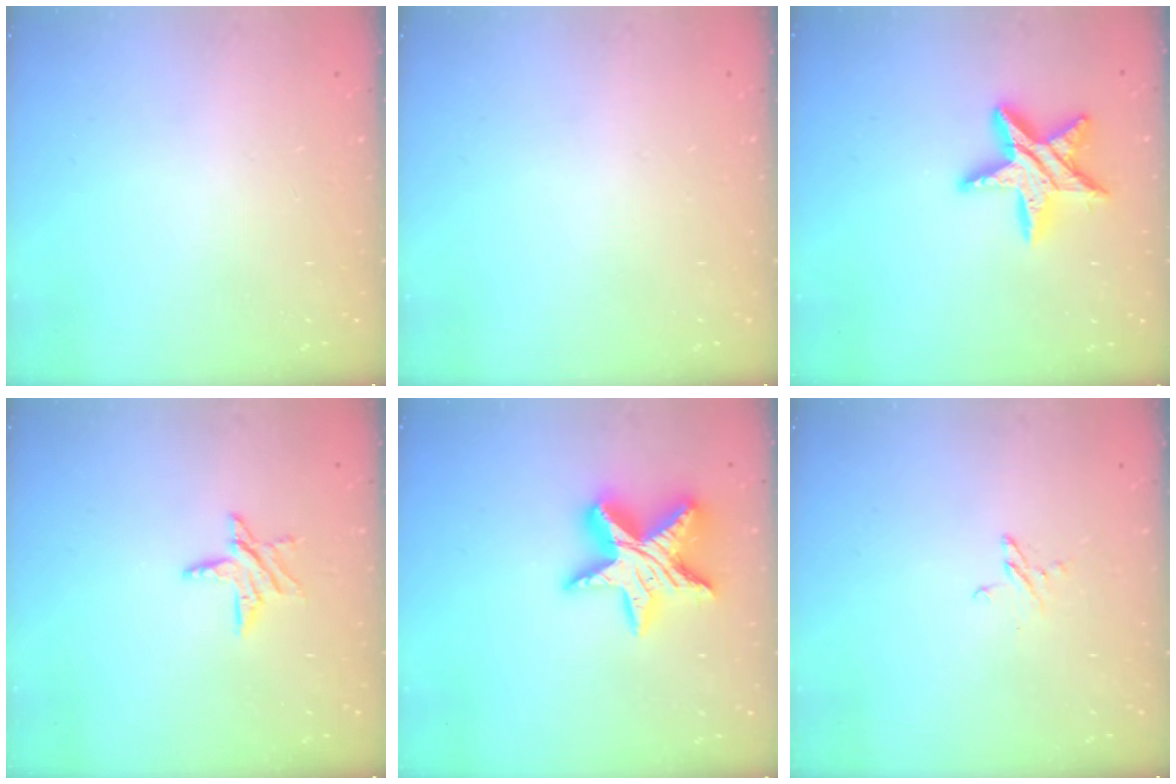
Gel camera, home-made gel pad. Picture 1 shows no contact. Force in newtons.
{"total": 0.0}
{"total": 13.7, "press": 13.7, "slide": 1.0}
{"total": 6.5, "press": 6.5, "slide": 0.2}
{"total": 16.5, "press": 16.5, "slide": 1.2}
{"total": 2.9, "press": 2.9, "slide": 0.3}